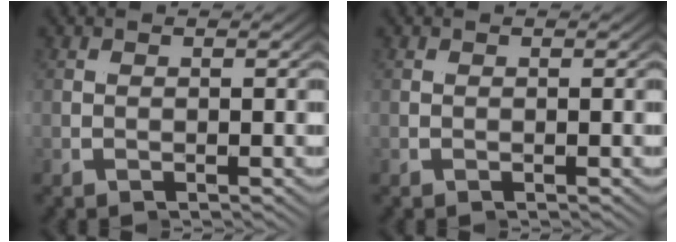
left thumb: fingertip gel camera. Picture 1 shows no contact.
{"total": 0.0}